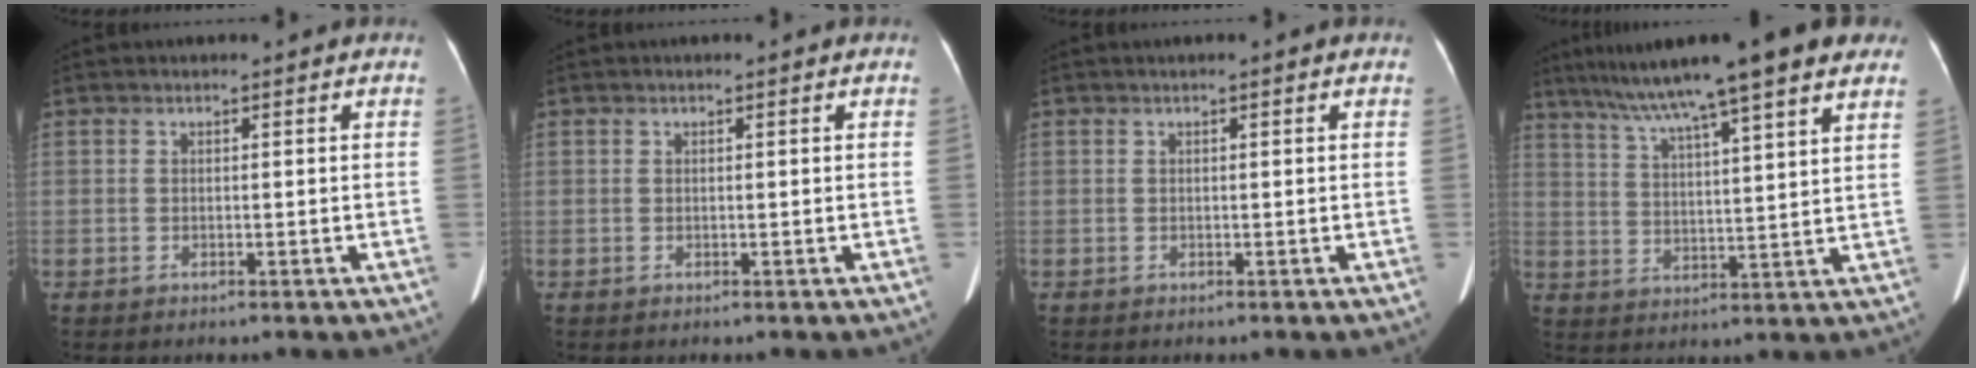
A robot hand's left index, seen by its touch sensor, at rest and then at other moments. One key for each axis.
{"total": 0.0}
{"total": 0.8, "fx": 0.6, "fy": 0.2, "fz": 0.5, "tx": -0.011, "ty": 0.017, "tz": 0.009}
{"total": 19.4, "fx": 14.6, "fy": 1.3, "fz": 12.6, "tx": -0.203, "ty": 0.039, "tz": 0.210}